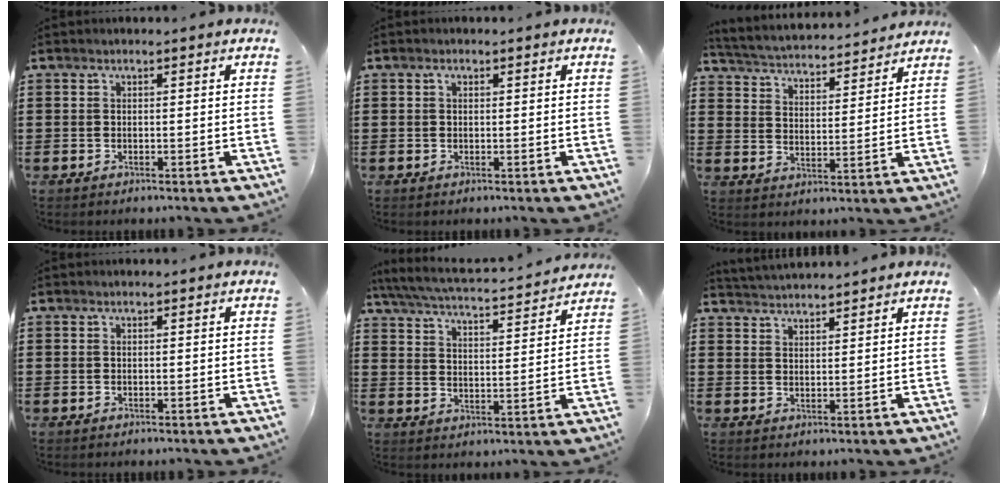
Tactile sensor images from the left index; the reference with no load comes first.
{"total": 0.8, "force": [0.3, 0.5, 0.5], "torque": [-0.012, 0.005, 0.005]}
{"total": 3.5, "force": [3.5, 0.0, 0.2], "torque": [-0.028, -0.029, 0.053]}
{"total": 0.0}
{"total": 4.8, "force": [4.5, -0.1, 1.8], "torque": [-0.058, -0.034, 0.070]}
{"total": 2.5, "force": [2.5, -0.3, -0.4], "torque": [-0.001, -0.008, 0.048]}